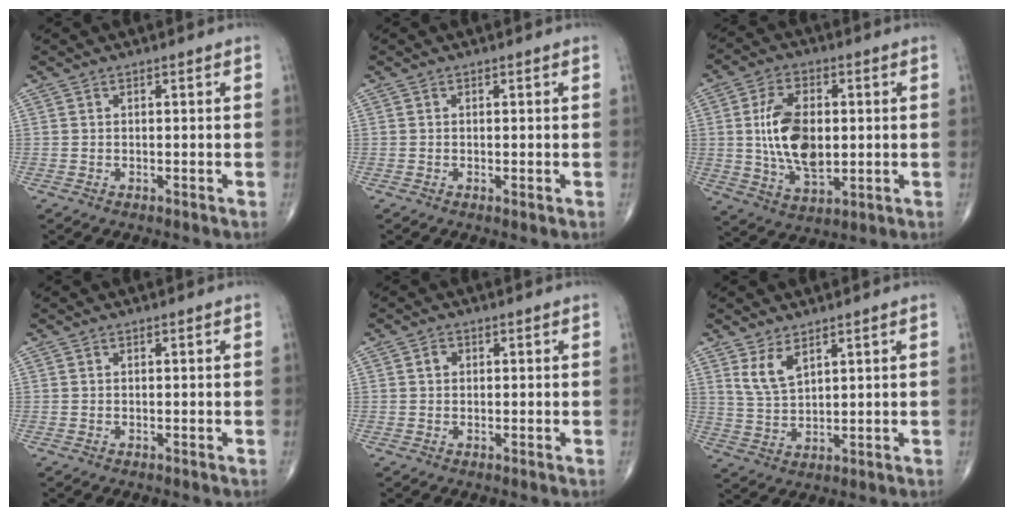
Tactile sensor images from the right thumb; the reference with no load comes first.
{"total": 0.5, "force": [-0.1, 0.1, 0.5], "torque": [-0.015, -0.003, -0.002]}
{"total": 13.4, "force": [0.8, 7.6, 11.0], "torque": [-0.191, -0.005, 0.020]}
{"total": 0.0}
{"total": 1.3, "force": [0.2, 1.1, 0.7], "torque": [-0.007, 0.003, 0.002]}
{"total": 5.1, "force": [3.1, 2.1, 3.5], "torque": [-0.068, -0.022, 0.069]}